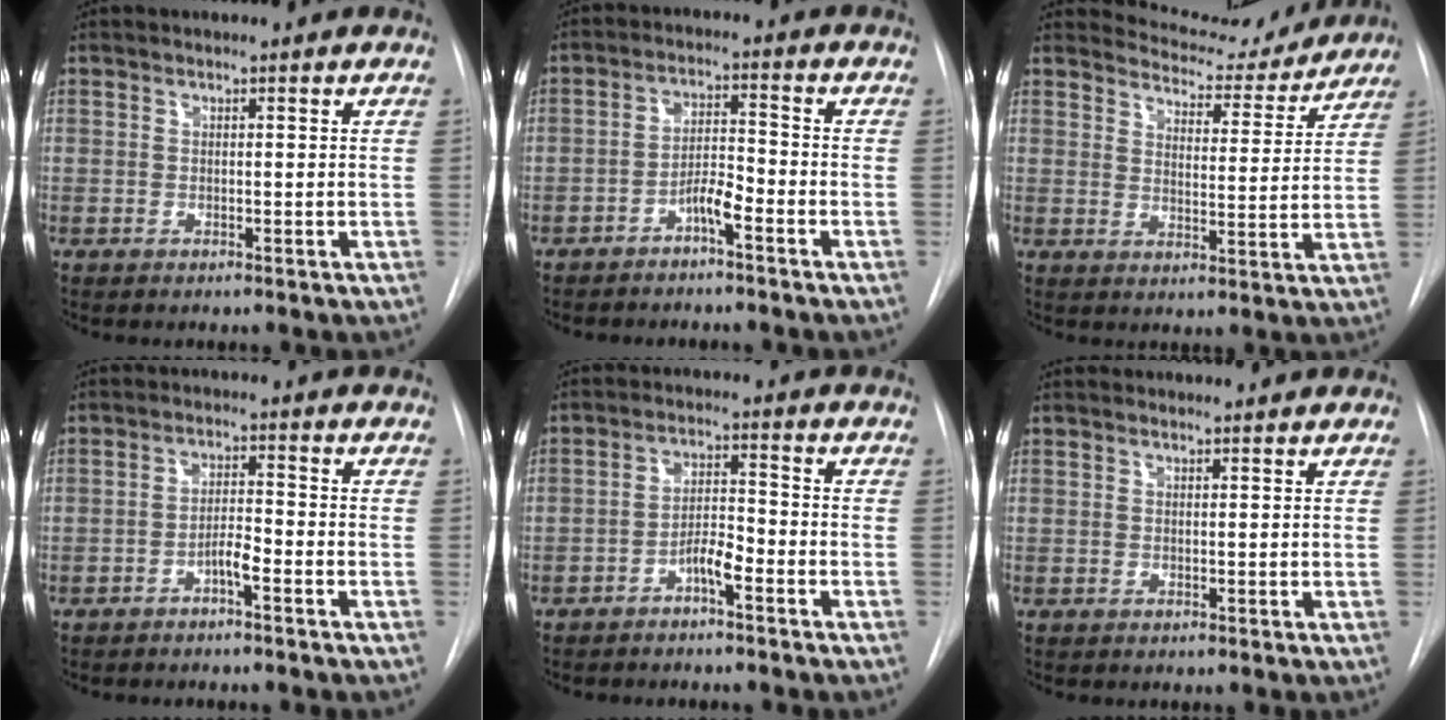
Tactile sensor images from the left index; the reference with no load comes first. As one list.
[{"total": 4.1, "force": [-3.0, 0.4, 2.8], "torque": [-0.050, 0.007, -0.053]}, {"total": 10.5, "force": [10.2, 2.2, 0.5], "torque": [0.000, -0.017, 0.130]}, {"total": 2.9, "force": [-2.1, 0.2, 2.0], "torque": [-0.033, 0.001, -0.036]}, {"total": 4.0, "force": [-2.8, 0.6, 2.8], "torque": [-0.050, 0.008, -0.050]}, {"total": 1.2, "force": [1.2, 0.4, 0.2], "torque": [-0.009, 0.010, 0.015]}]